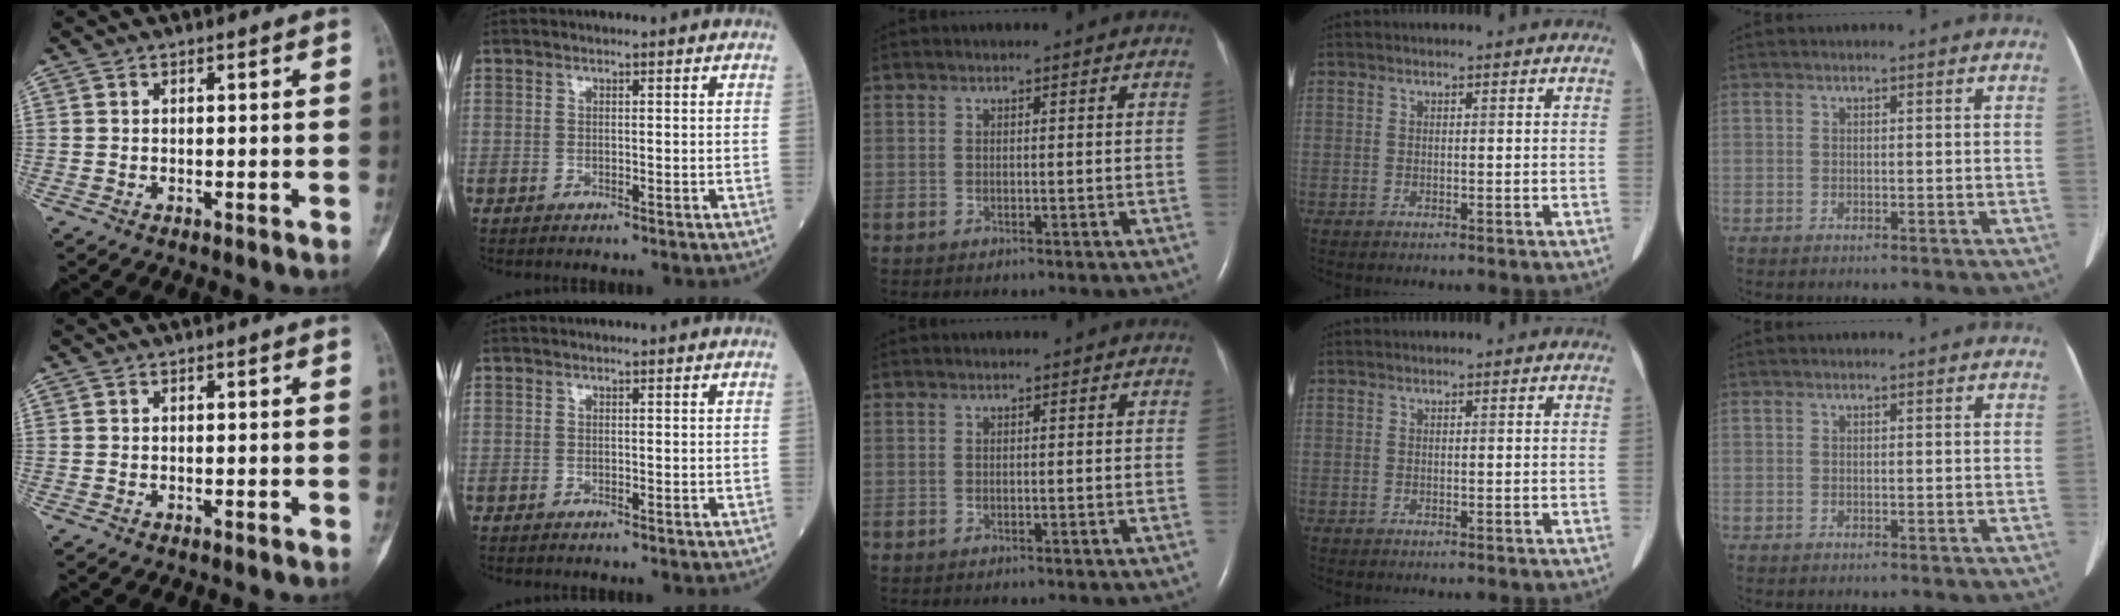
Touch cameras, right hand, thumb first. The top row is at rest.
{}